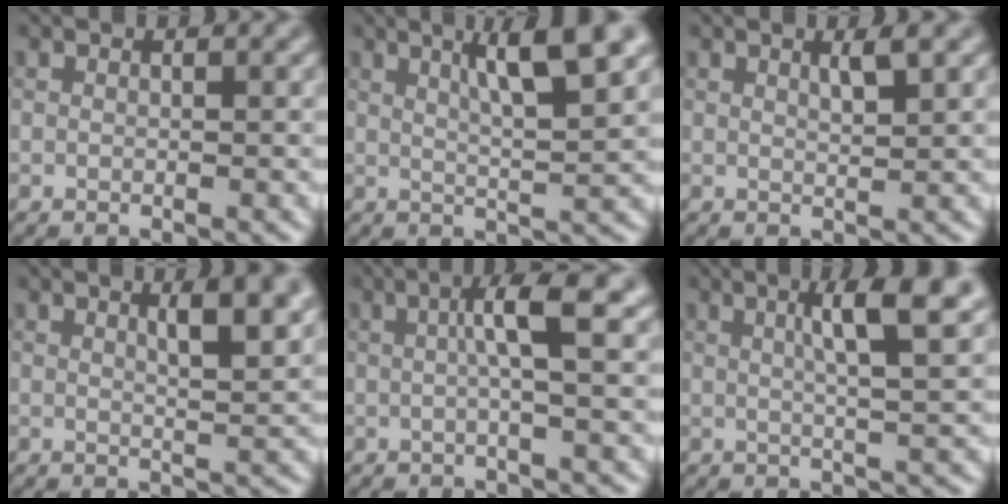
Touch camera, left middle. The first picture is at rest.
{"total": 6.5, "force": [3.0, 1.3, 5.6], "torque": [-0.078, 0.008, 0.047]}
{"total": 1.7, "force": [0.9, 0.3, 1.4], "torque": [-0.022, 0.001, 0.012]}
{"total": 4.8, "force": [2.0, 1.5, 4.0], "torque": [-0.044, 0.006, 0.022]}
{"total": 4.0, "force": [0.6, 0.4, 4.0], "torque": [-0.068, 0.006, 0.006]}
{"total": 5.9, "force": [2.1, 1.1, 5.4], "torque": [-0.073, 0.008, 0.029]}